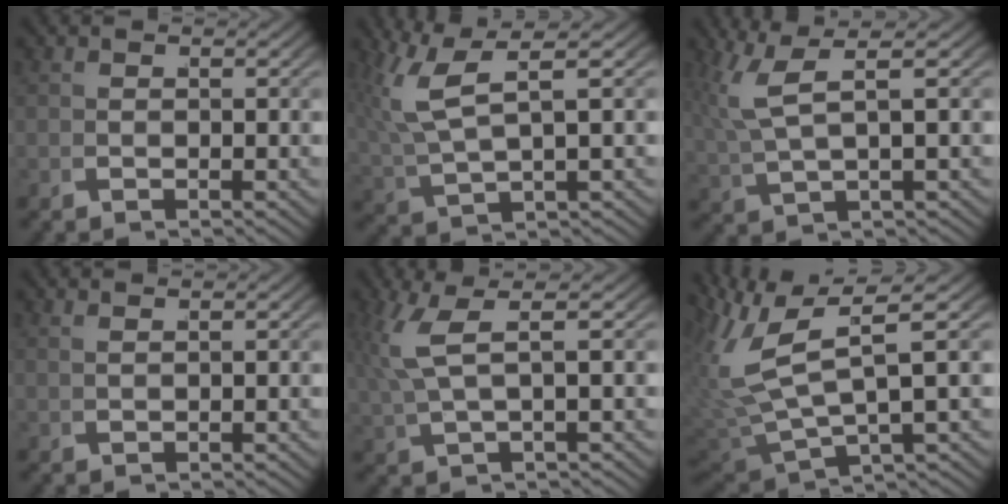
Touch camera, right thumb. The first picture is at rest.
{"total": 6.6, "force": [2.4, 3.4, 5.1], "torque": [-0.113, -0.005, 0.052]}
{"total": 5.4, "force": [2.7, 2.0, 4.3], "torque": [-0.090, 0.002, 0.053]}
{"total": 1.4, "force": [1.3, -0.5, 0.2], "torque": [-0.001, 0.005, 0.033]}
{"total": 4.9, "force": [2.1, 1.4, 4.2], "torque": [-0.084, 0.008, 0.044]}
{"total": 9.8, "force": [1.9, 5.8, 7.7], "torque": [-0.181, -0.025, 0.051]}